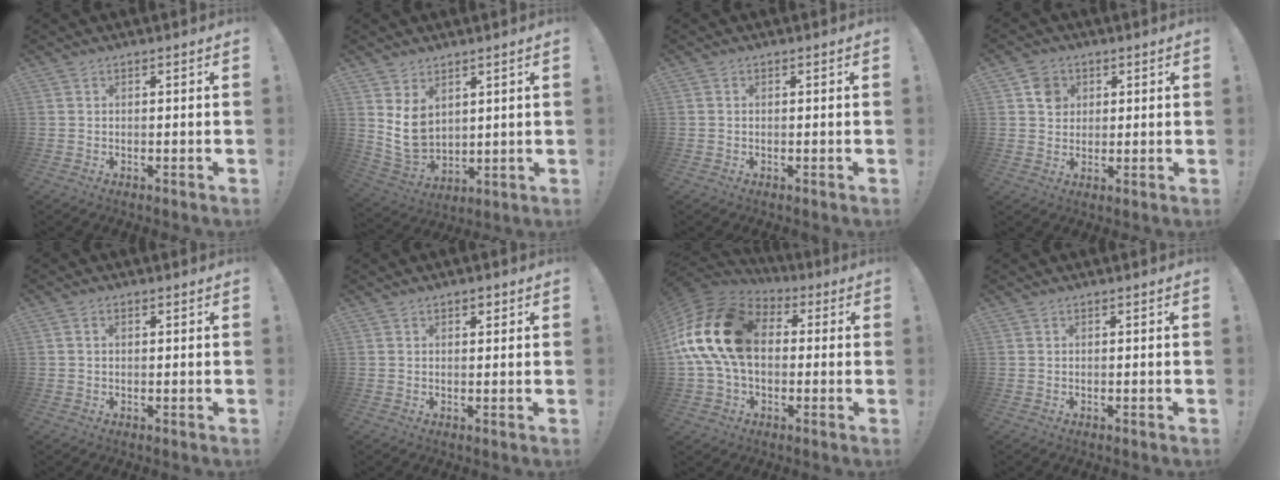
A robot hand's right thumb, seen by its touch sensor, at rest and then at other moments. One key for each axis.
{"total": 9.5, "fx": 4.0, "fy": 7.1, "fz": 5.0, "tx": -0.095, "ty": -0.027, "tz": 0.081}
{"total": 0.0}
{"total": 5.9, "fx": 2.1, "fy": 5.3, "fz": 1.6, "tx": -0.012, "ty": -0.002, "tz": 0.039}
{"total": 1.1, "fx": 0.3, "fy": 0.8, "fz": 0.8, "tx": -0.020, "ty": 0.006, "tz": 0.006}
{"total": 1.3, "fx": 0.7, "fy": 0.9, "fz": 0.6, "tx": -0.001, "ty": -0.002, "tz": 0.011}
{"total": 22.5, "fx": 2.8, "fy": 15.2, "fz": 16.3, "tx": -0.292, "ty": 0.019, "tz": 0.058}
{"total": 0.0}